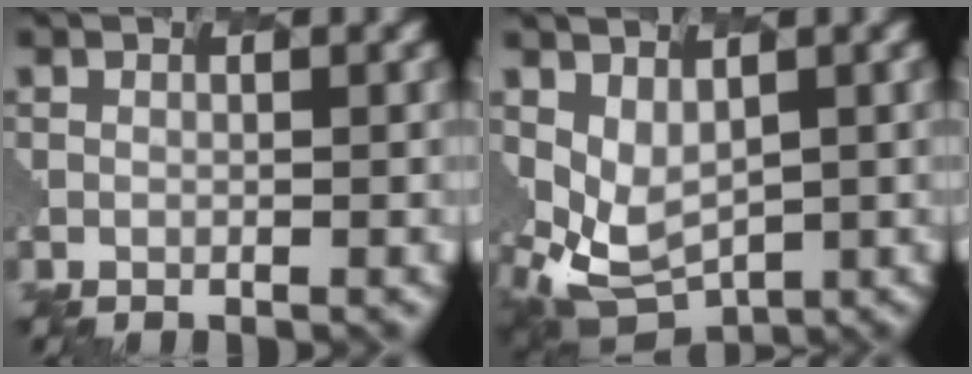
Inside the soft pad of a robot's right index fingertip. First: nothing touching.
{"total": 5.2, "force": [-0.1, 3.6, 3.7], "torque": [-0.101, -0.013, 0.000]}